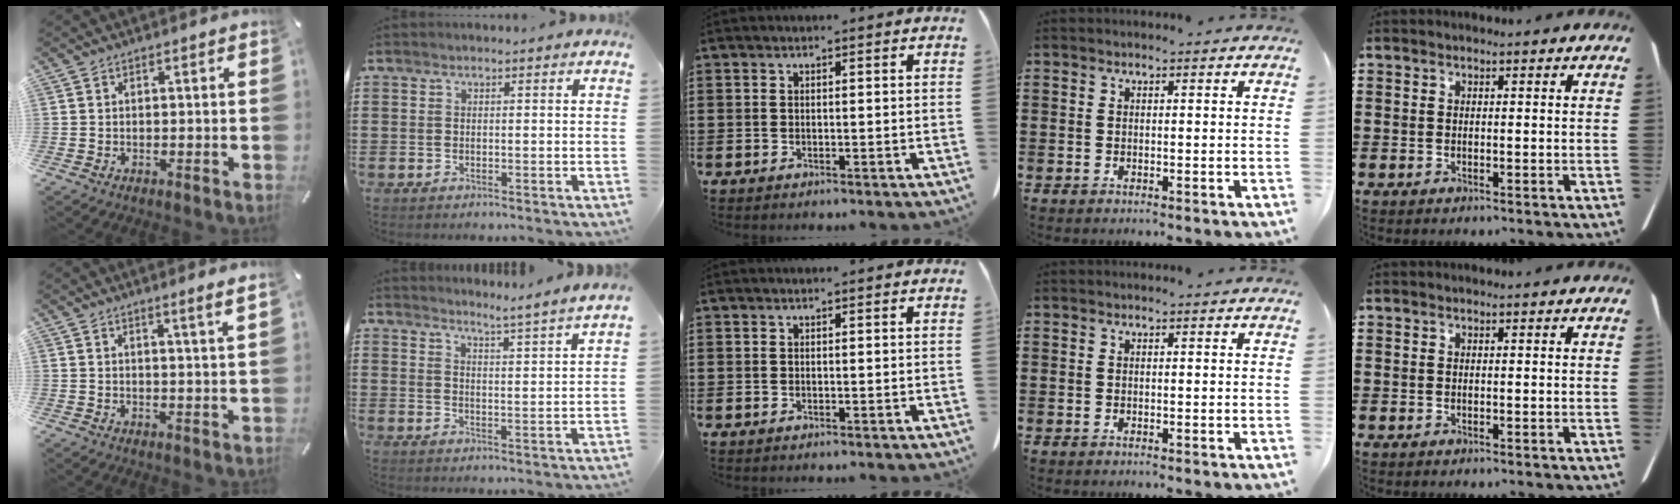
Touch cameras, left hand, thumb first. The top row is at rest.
{"thumb": {"total": 3.3, "force": [2.1, -0.4, 2.5], "torque": [-0.050, -0.007, 0.036]}, "index": {"total": 3.7, "force": [3.4, -1.3, 0.4], "torque": [-0.020, -0.027, 0.058]}}